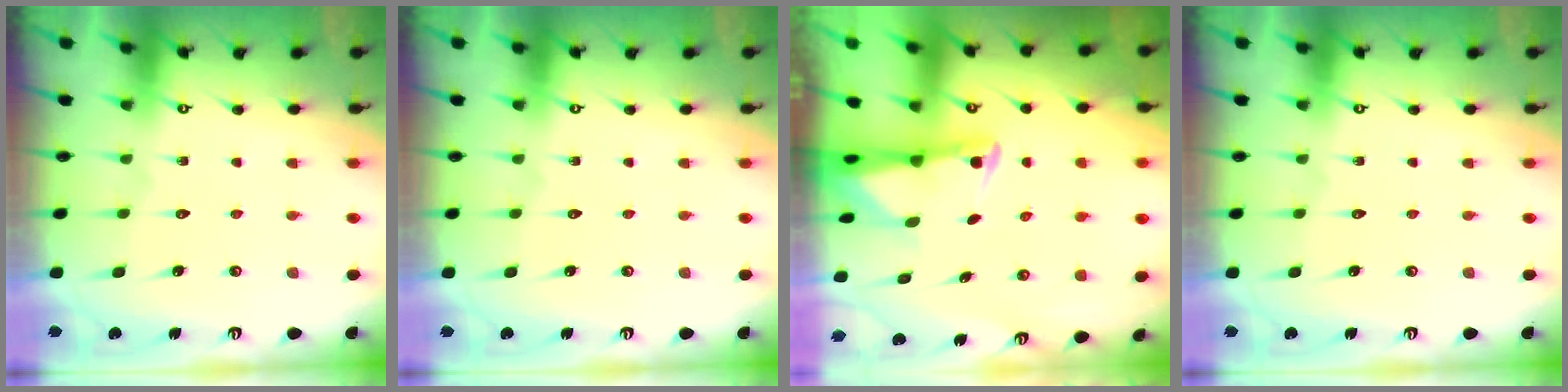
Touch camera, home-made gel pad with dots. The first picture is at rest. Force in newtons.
{"total": 0.0}
{"total": 2.6, "press": 2.5, "slide": 0.4}
{"total": 0.0}